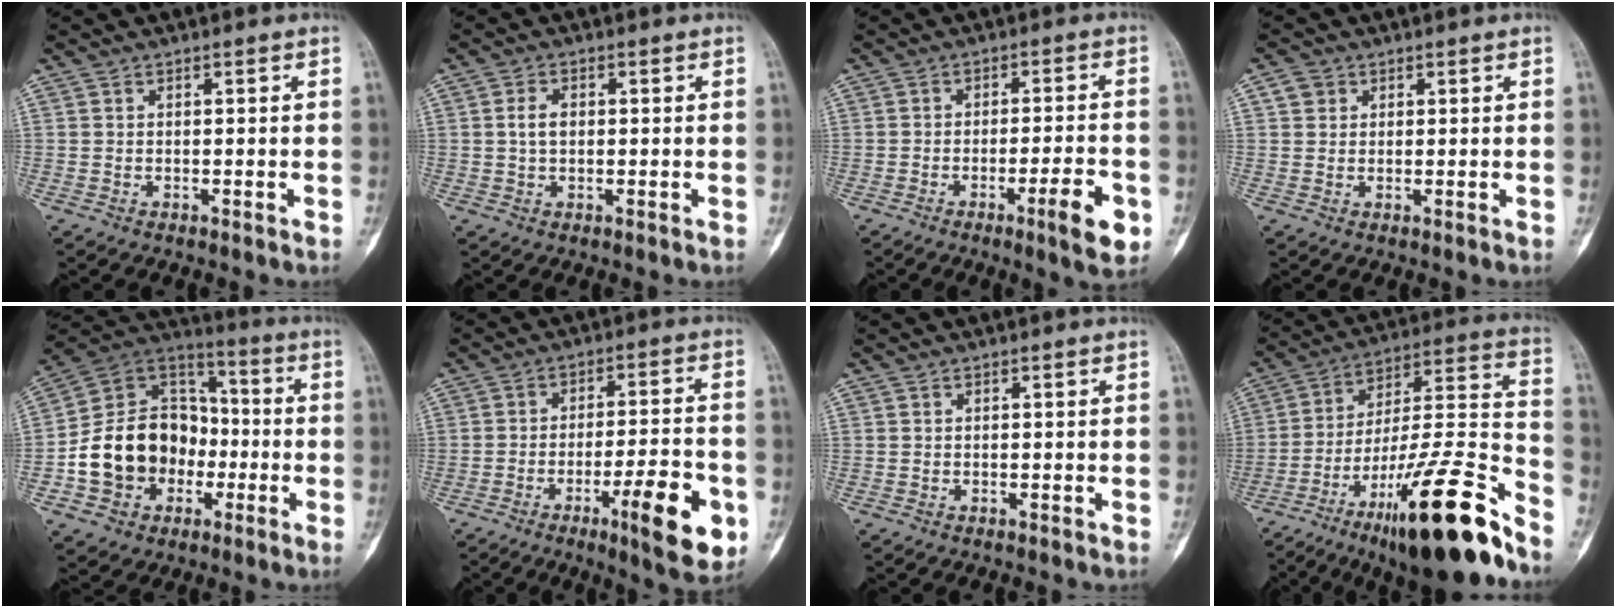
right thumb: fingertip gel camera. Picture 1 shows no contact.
{"total": 3.0, "force": [0.2, 1.9, 2.3], "torque": [-0.043, 0.006, 0.003]}
{"total": 8.6, "force": [-3.7, 1.4, 7.6], "torque": [-0.101, 0.012, -0.050]}
{"total": 2.5, "force": [1.0, 2.2, 0.7], "torque": [0.001, -0.003, 0.014]}
{"total": 19.2, "force": [-4.2, 15.5, 10.5], "torque": [-0.145, 0.059, -0.068]}
{"total": 14.2, "force": [-5.8, 3.2, 12.6], "torque": [-0.167, 0.016, -0.080]}
{"total": 0.0}
{"total": 27.2, "force": [-17.7, 4.6, 20.1], "torque": [-0.273, 0.083, -0.285]}